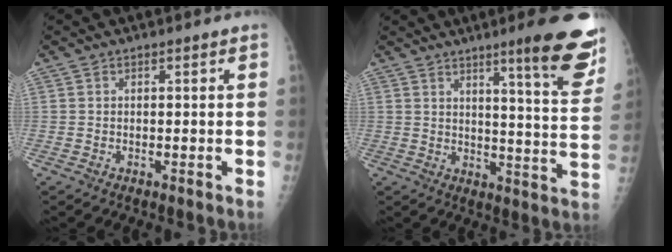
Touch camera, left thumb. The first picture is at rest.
{"total": 15.1, "force": [9.7, 1.6, 11.5], "torque": [-0.122, -0.061, 0.124]}